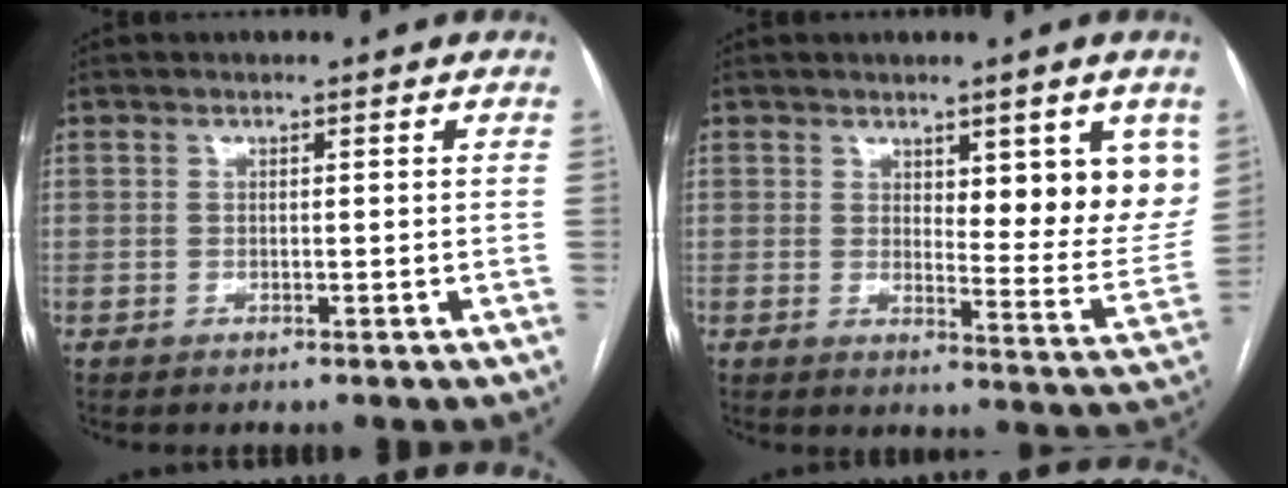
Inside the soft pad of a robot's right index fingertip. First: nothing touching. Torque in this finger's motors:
{"motor_torque": [0.31, 0.37, 0.17, 0.06]}